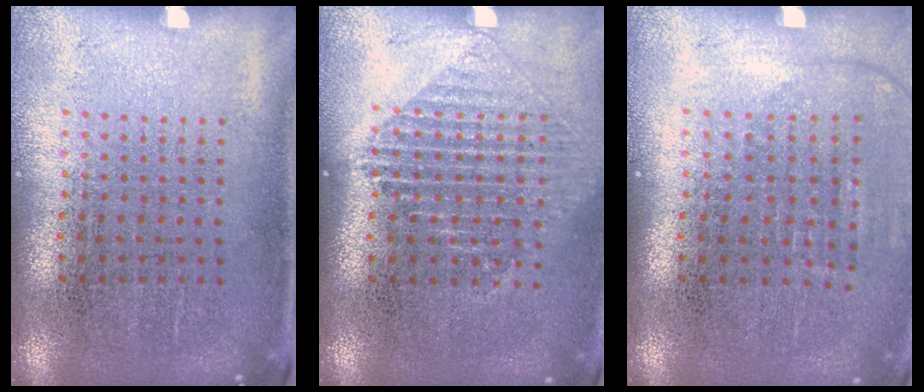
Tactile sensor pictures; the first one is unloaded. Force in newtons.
{"total": 1.2, "press": 1.2, "slide": 0.5}
{"total": 1.3, "press": 1.2, "slide": 0.5}